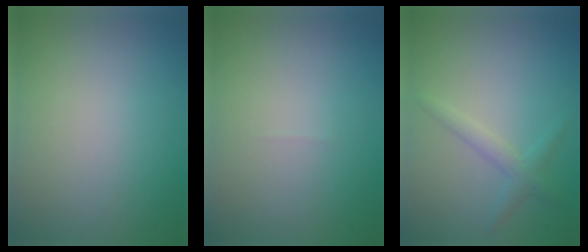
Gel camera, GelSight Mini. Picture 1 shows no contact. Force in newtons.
{"total": 0.0}
{"total": 1.8, "press": 1.8, "slide": 0.0}